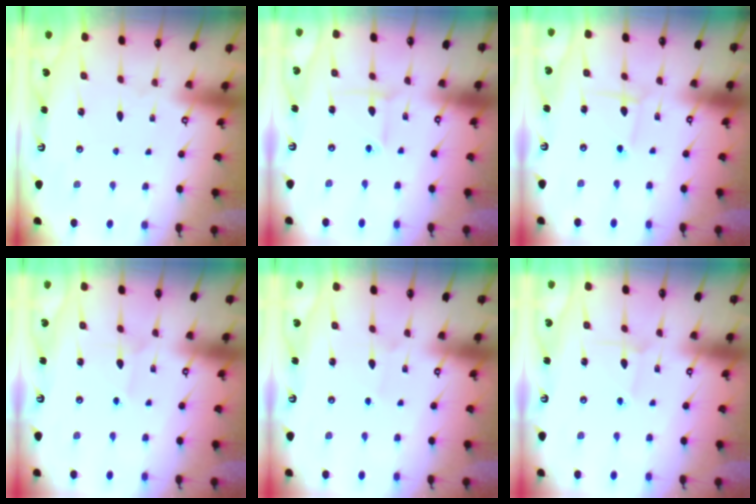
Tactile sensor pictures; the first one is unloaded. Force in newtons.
{"total": 2.9, "press": 2.9, "slide": 0.2}
{"total": 1.3, "press": 1.3, "slide": 0.1}
{"total": 2.4, "press": 2.3, "slide": 0.2}
{"total": 1.6, "press": 1.6, "slide": 0.1}
{"total": 1.9, "press": 1.9, "slide": 0.2}